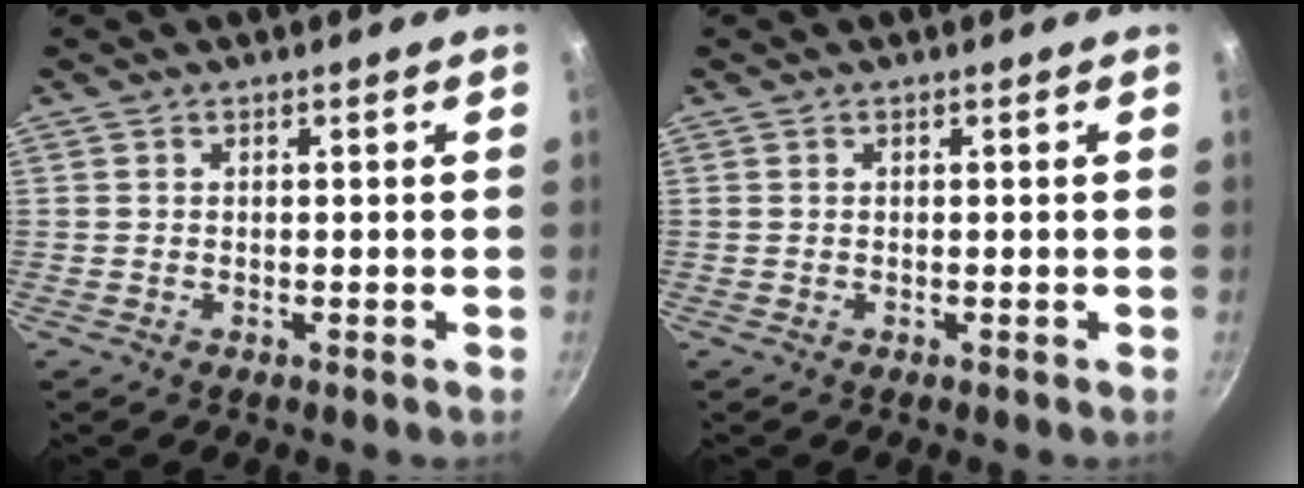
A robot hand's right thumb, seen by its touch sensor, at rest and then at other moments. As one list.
[{"total": 0.0}]